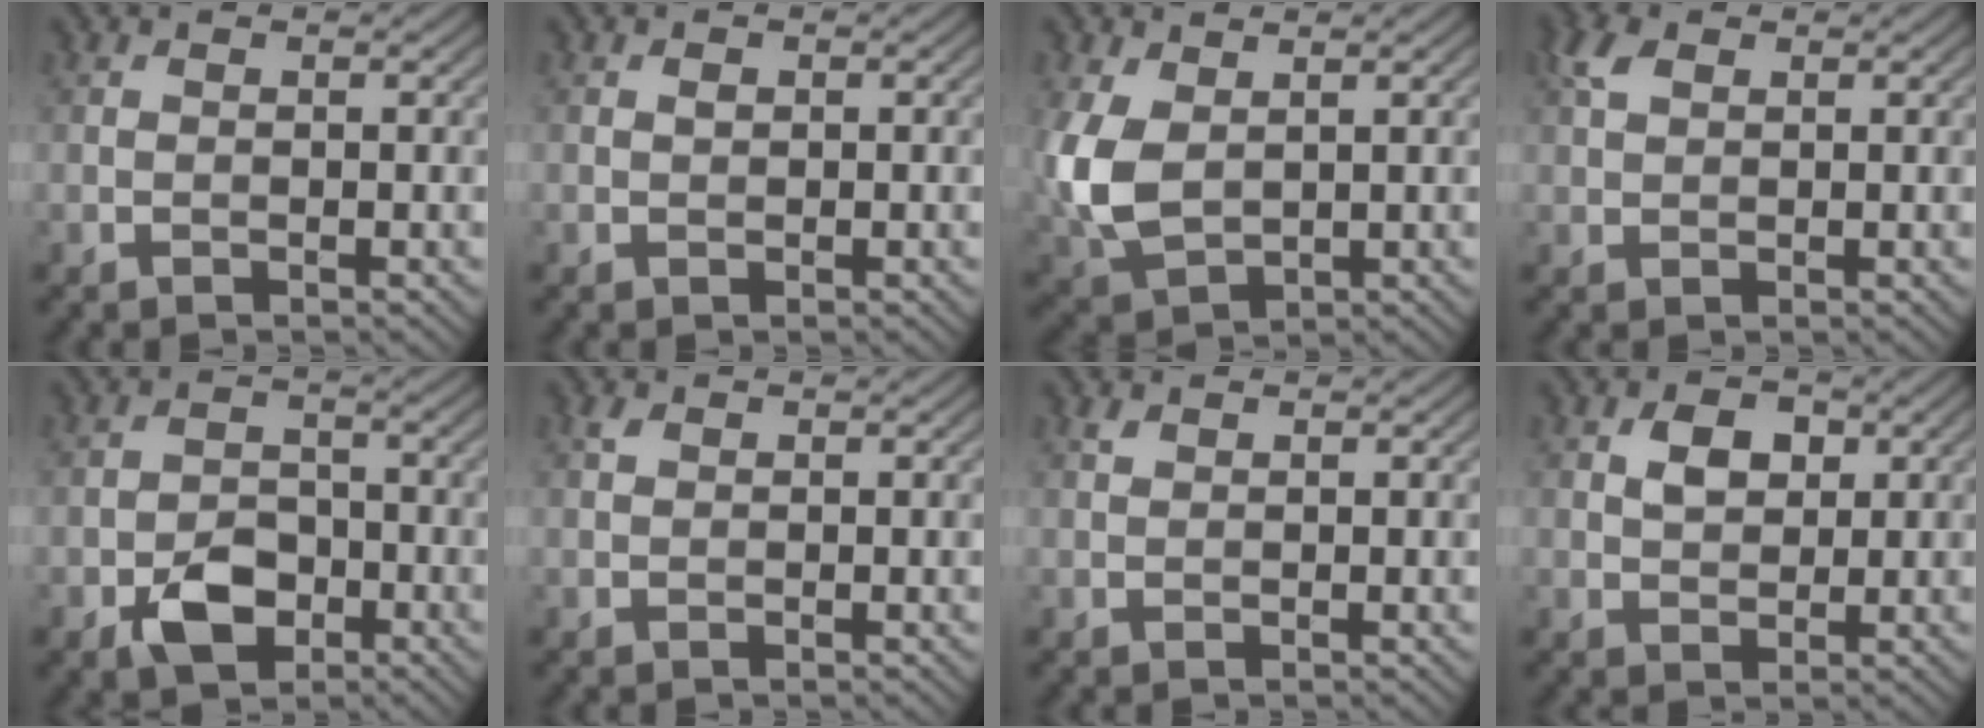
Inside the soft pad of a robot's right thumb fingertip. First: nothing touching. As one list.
[{"total": 0.6, "force": [0.2, 0.4, 0.4], "torque": [-0.008, 0.001, 0.002]}, {"total": 7.9, "force": [1.1, 5.1, 5.9], "torque": [-0.174, -0.009, 0.025]}, {"total": 2.7, "force": [1.3, 1.7, 1.7], "torque": [-0.043, 0.009, 0.025]}, {"total": 5.2, "force": [-2.7, 3.5, 2.9], "torque": [-0.052, -0.006, -0.054]}, {"total": 1.0, "force": [0.5, 0.6, 0.6], "torque": [-0.014, 0.003, 0.010]}, {"total": 0.8, "force": [0.6, 0.4, 0.4], "torque": [-0.011, 0.001, 0.013]}, {"total": 3.3, "force": [1.1, 2.2, 2.2], "torque": [-0.046, 0.004, 0.017]}]